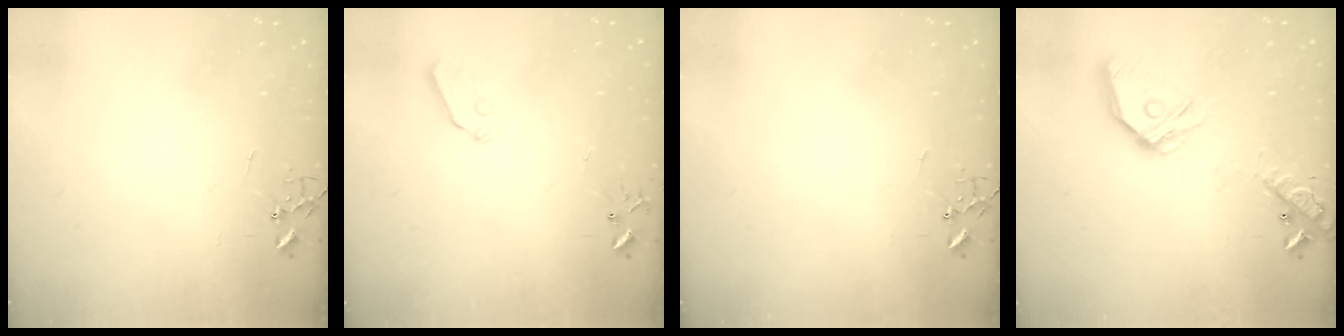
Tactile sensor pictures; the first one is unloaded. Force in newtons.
{"total": 6.1, "press": 6.1, "slide": 0.5}
{"total": 0.0}
{"total": 17.7, "press": 17.5, "slide": 2.5}